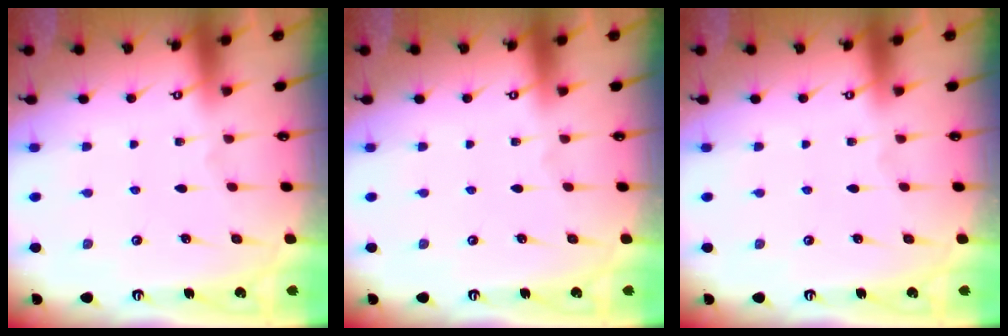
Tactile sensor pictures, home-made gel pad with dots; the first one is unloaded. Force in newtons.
{"total": 0.0}
{"total": 0.0}